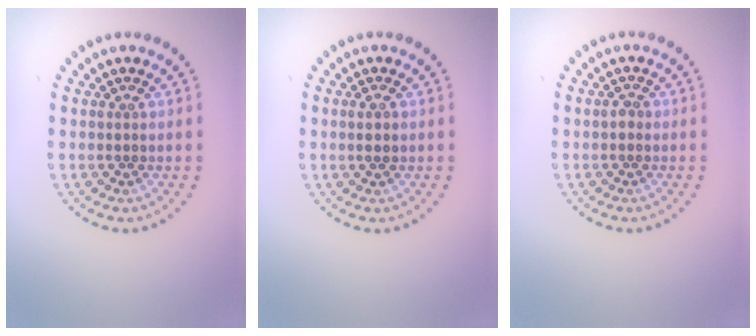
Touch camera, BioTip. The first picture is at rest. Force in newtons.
{"total": 1.0, "press": 1.0, "slide": 0.3}
{"total": 0.8, "press": 0.7, "slide": 0.3}